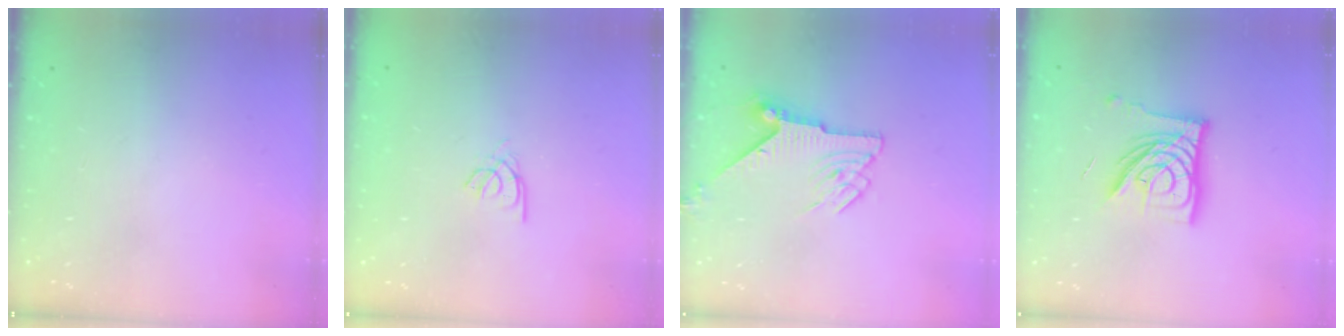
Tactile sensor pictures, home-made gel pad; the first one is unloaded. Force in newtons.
{"total": 2.2, "press": 2.1, "slide": 0.4}
{"total": 8.3, "press": 8.3, "slide": 0.4}
{"total": 14.7, "press": 14.6, "slide": 1.7}